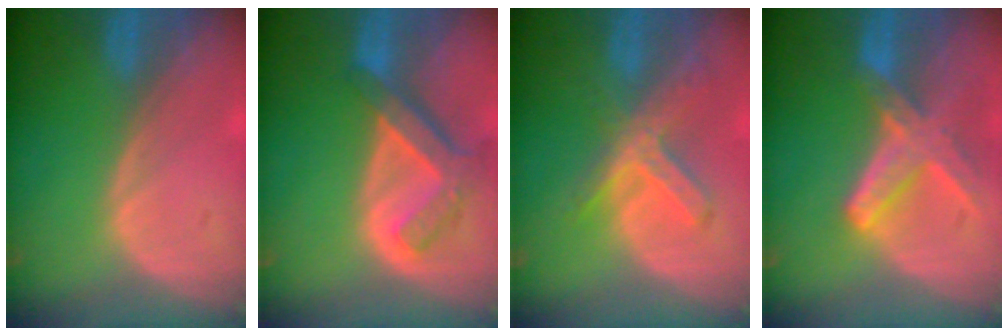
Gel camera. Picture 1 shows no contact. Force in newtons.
{"total": 7.6, "press": 6.6, "slide": 3.7}
{"total": 7.4, "press": 6.4, "slide": 3.8}
{"total": 8.3, "press": 7.3, "slide": 4.0}